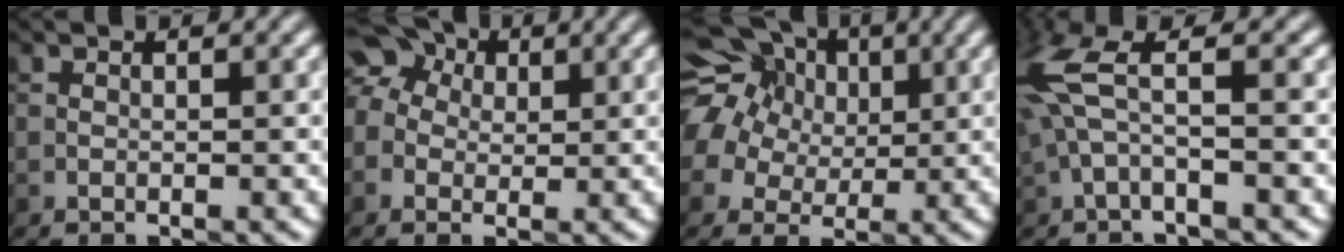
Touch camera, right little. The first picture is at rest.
{"total": 8.0, "force": [2.4, 6.5, 4.0], "torque": [-0.064, 0.037, 0.004]}
{"total": 16.2, "force": [7.2, 12.4, 7.5], "torque": [-0.170, 0.061, 0.112]}
{"total": 4.5, "force": [1.0, 1.3, 4.2], "torque": [-0.113, 0.014, 0.017]}